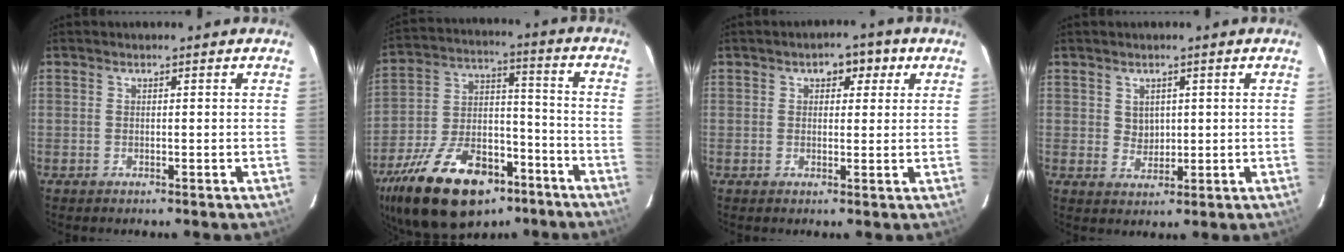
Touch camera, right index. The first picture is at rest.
{"total": 24.5, "force": [-15.3, 12.7, 14.3], "torque": [-0.286, -0.001, -0.239]}
{"total": 4.2, "force": [1.7, 2.9, 2.6], "torque": [-0.035, 0.018, 0.022]}
{"total": 2.9, "force": [1.0, 2.5, 0.8], "torque": [-0.008, 0.002, 0.025]}